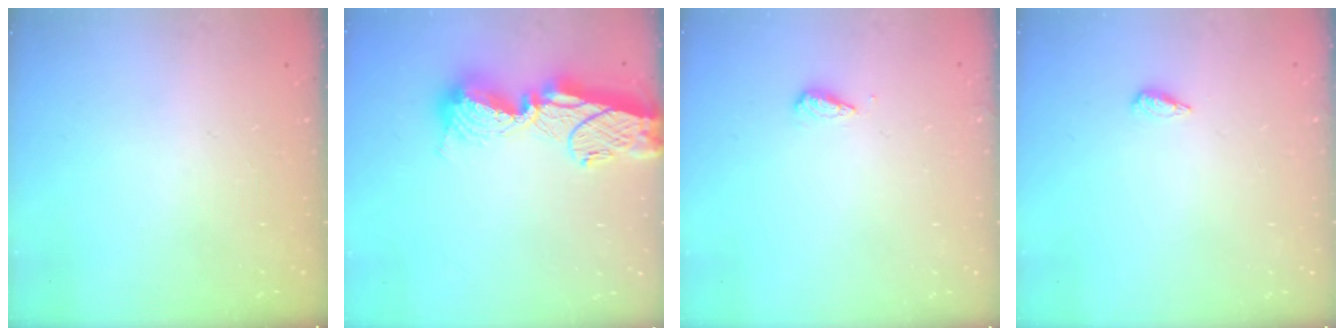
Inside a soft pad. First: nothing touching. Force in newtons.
{"total": 15.5, "press": 15.4, "slide": 1.4}
{"total": 3.0, "press": 3.0, "slide": 0.1}
{"total": 2.2, "press": 2.2, "slide": 0.4}